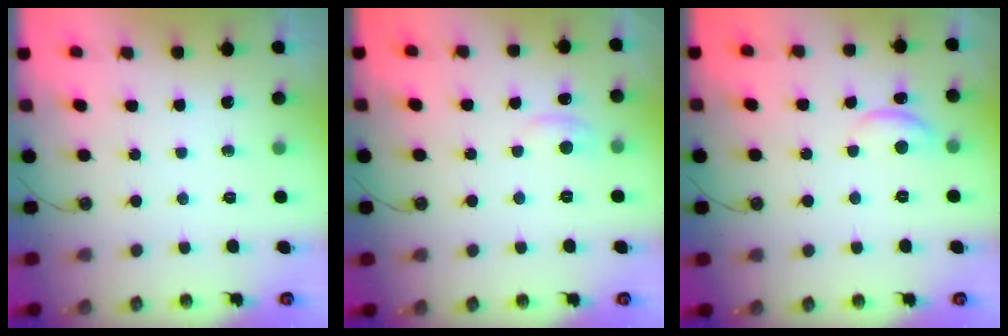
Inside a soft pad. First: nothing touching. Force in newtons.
{"total": 0.8, "press": 0.4, "slide": 0.7}
{"total": 2.7, "press": 2.6, "slide": 0.5}